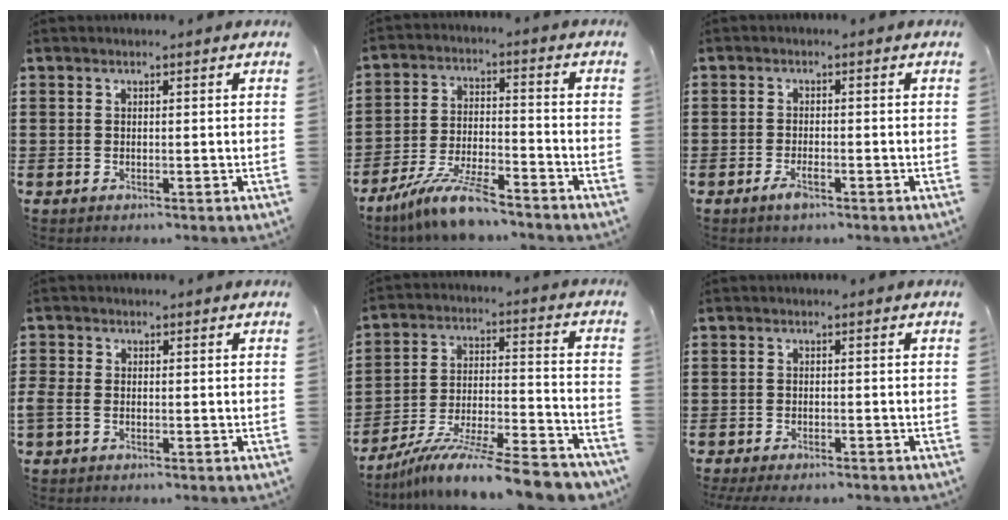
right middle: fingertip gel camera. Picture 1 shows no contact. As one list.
[{"total": 8.7, "force": [-7.4, 1.0, 4.5], "torque": [-0.096, 0.002, -0.145]}, {"total": 2.5, "force": [-1.4, 0.7, 2.0], "torque": [-0.049, -0.007, -0.030]}, {"total": 1.7, "force": [-0.7, 1.0, 1.1], "torque": [-0.037, -0.003, -0.018]}, {"total": 11.7, "force": [-10.1, 0.0, 5.9], "torque": [-0.087, 0.015, -0.191]}, {"total": 0.9, "force": [-0.9, 0.1, 0.2], "torque": [-0.005, -0.003, -0.017]}]